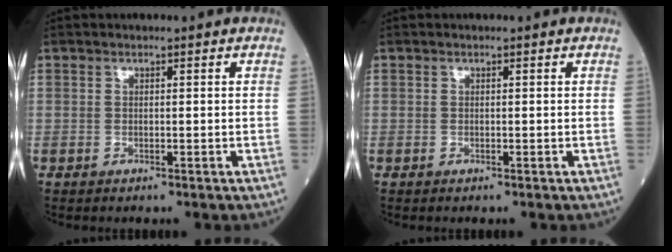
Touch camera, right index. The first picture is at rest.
{"total": 0.0}